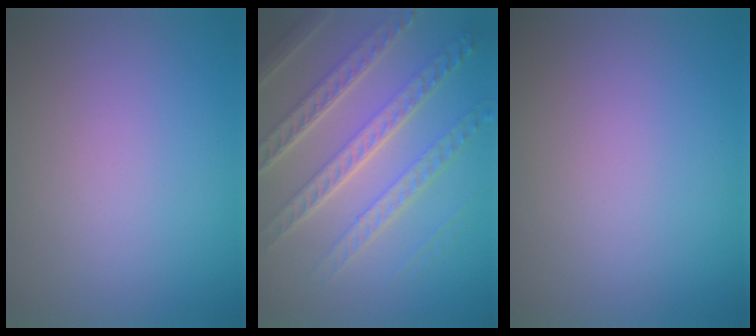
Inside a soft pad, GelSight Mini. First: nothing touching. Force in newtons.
{"total": 7.6, "press": 5.4, "slide": 5.3}
{"total": 0.0}